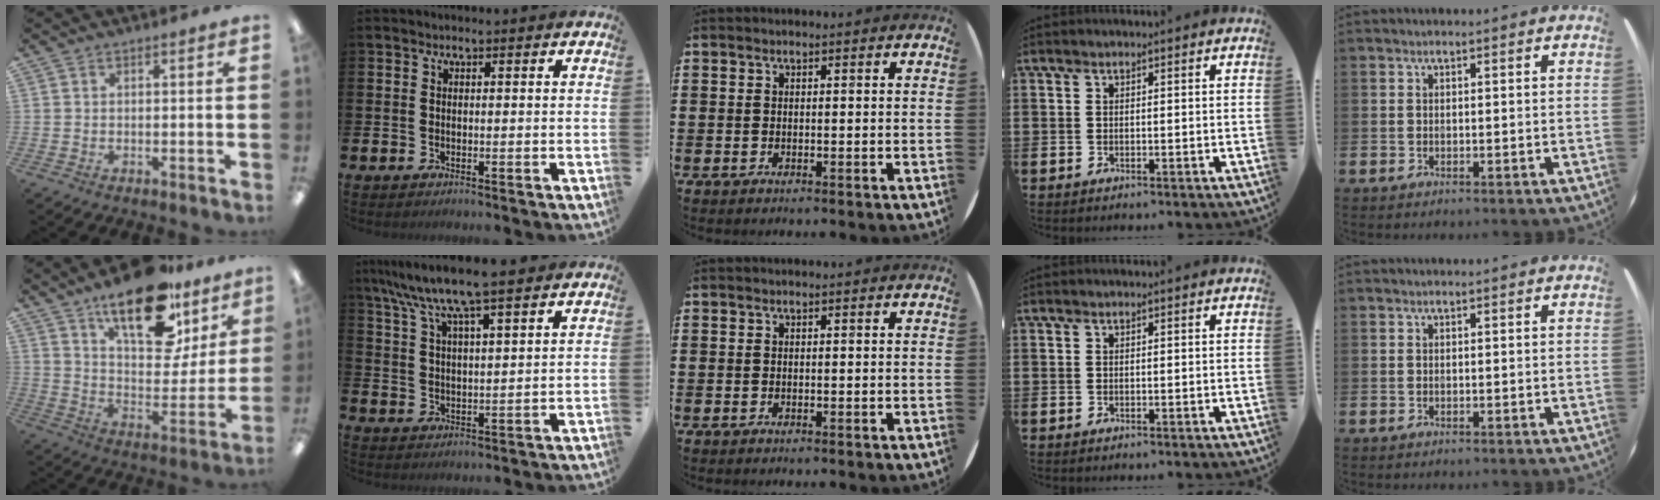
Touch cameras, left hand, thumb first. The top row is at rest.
{"thumb": {"total": 22.3, "force": [14.7, 10.0, 13.5], "torque": [-0.198, -0.087, 0.249]}, "index": {"total": 9.4, "force": [8.2, 0.7, 4.6], "torque": [-0.118, -0.026, 0.147]}}